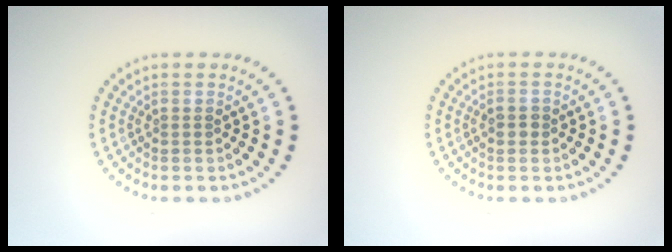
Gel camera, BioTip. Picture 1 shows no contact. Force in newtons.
{"total": 1.2, "press": 1.2, "slide": 0.1}